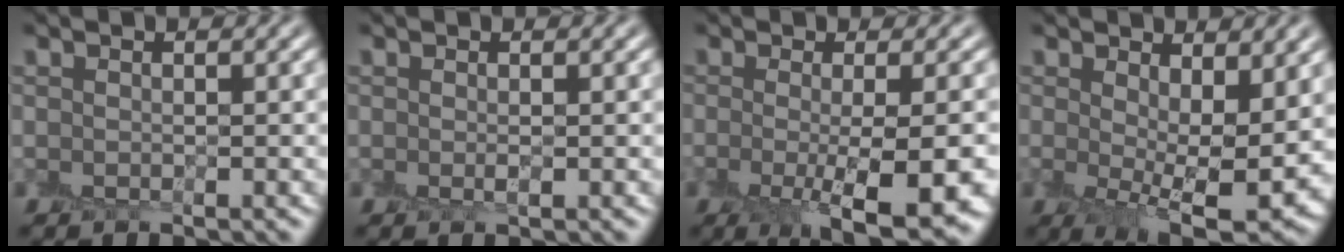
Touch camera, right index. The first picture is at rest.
{"total": 0.6, "force": [-0.1, 0.1, 0.6], "torque": [-0.012, -0.002, 0.000]}
{"total": 7.3, "force": [-2.1, 1.6, 6.8], "torque": [-0.109, -0.019, -0.027]}
{"total": 8.0, "force": [0.8, 3.4, 7.2], "torque": [-0.122, -0.027, 0.026]}